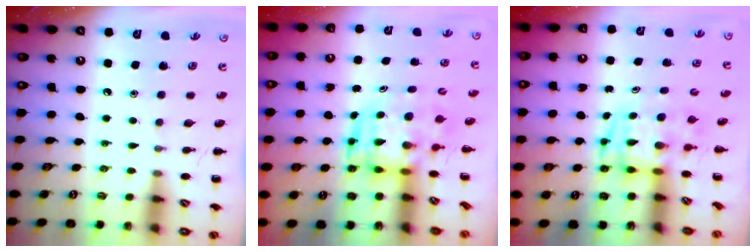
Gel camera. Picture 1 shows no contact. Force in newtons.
{"total": 3.8, "press": 3.7, "slide": 0.9}
{"total": 3.3, "press": 3.3, "slide": 0.7}